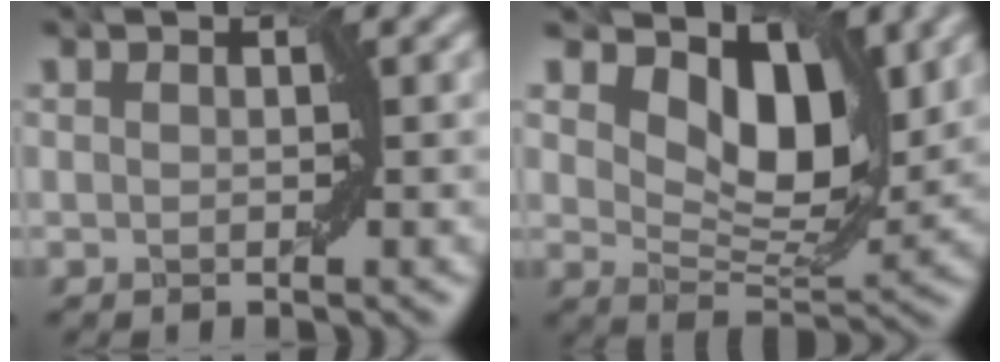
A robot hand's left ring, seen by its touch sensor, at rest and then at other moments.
{"total": 8.1, "force": [4.0, 4.3, 5.6], "torque": [-0.090, -0.008, 0.065]}